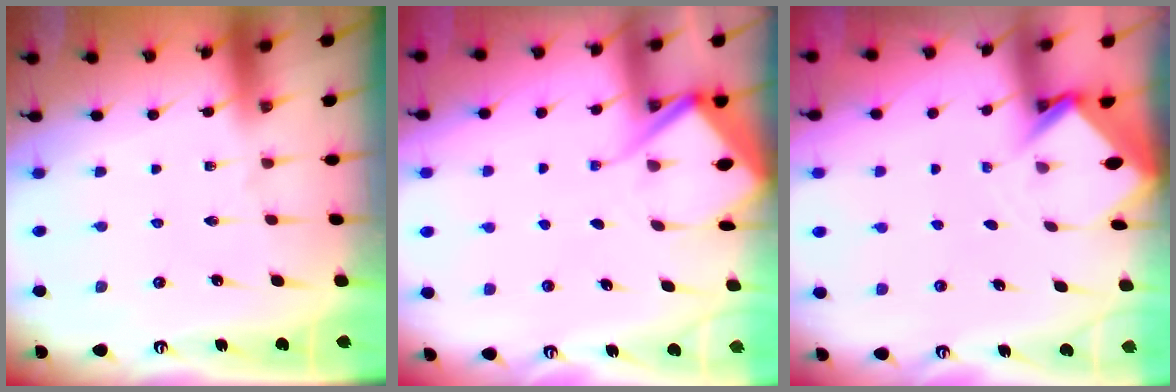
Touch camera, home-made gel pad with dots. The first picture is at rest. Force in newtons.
{"total": 6.7, "press": 6.7, "slide": 0.7}
{"total": 2.9, "press": 2.9, "slide": 0.2}